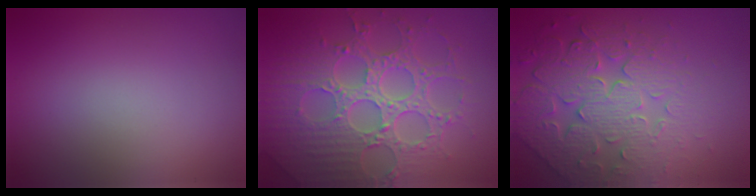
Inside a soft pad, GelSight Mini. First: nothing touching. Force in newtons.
{"total": 8.3, "press": 6.1, "slide": 5.6}
{"total": 7.8, "press": 5.7, "slide": 5.4}